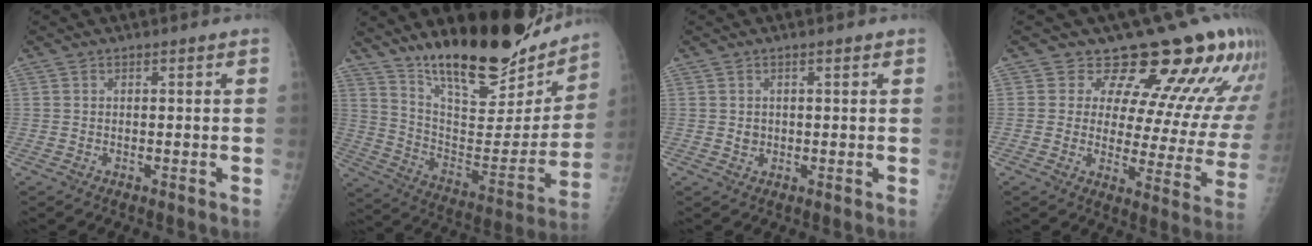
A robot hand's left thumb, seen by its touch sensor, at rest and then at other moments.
{"total": 25.6, "force": [20.0, 8.2, 13.8], "torque": [-0.176, -0.102, 0.311]}
{"total": 1.3, "force": [0.4, 1.1, 0.6], "torque": [0.000, -0.002, 0.008]}
{"total": 17.0, "force": [13.4, 6.5, 8.2], "torque": [-0.052, -0.086, 0.151]}